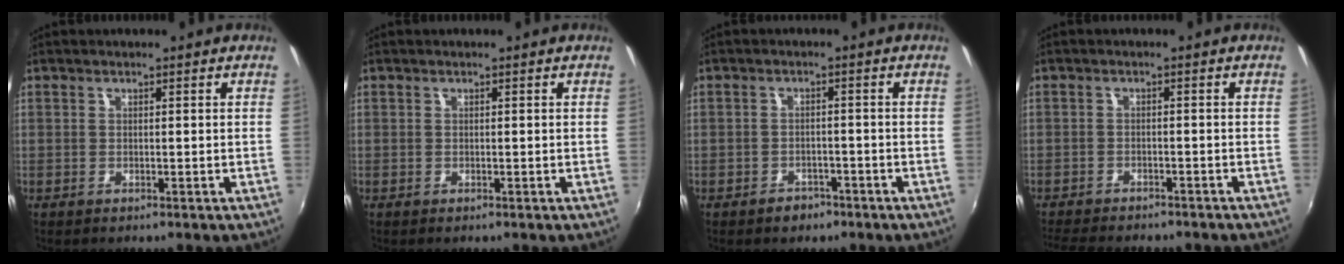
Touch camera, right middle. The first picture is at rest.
{"total": 0.0}
{"total": 3.4, "force": [-2.4, 2.3, 0.6], "torque": [-0.021, 0.003, -0.032]}
{"total": 9.9, "force": [-8.7, 2.5, 3.9], "torque": [-0.097, -0.023, -0.132]}